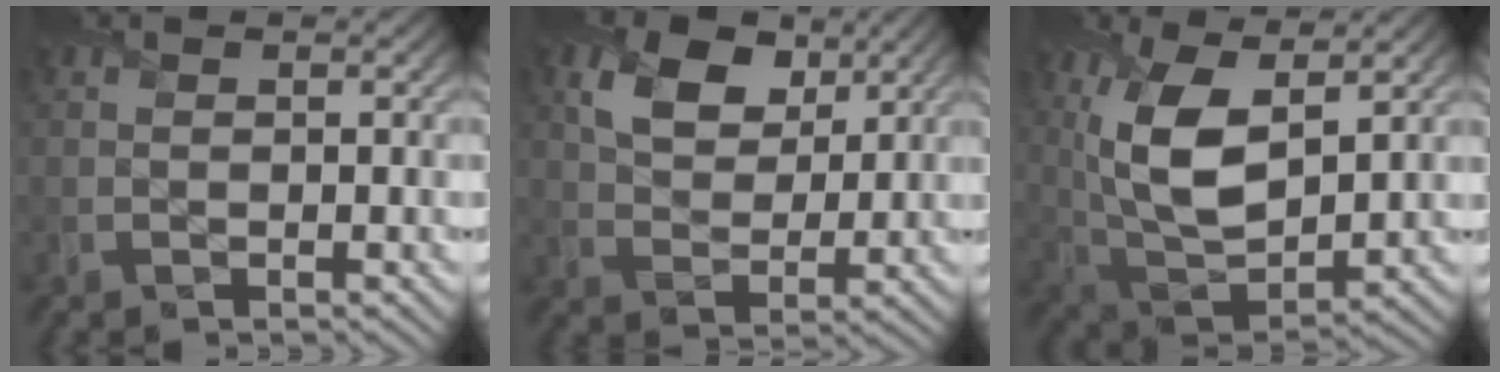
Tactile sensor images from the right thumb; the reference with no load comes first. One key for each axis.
{"total": 7.6, "fx": 3.7, "fy": 5.0, "fz": 4.2, "tx": -0.095, "ty": -0.003, "tz": 0.064}
{"total": 11.3, "fx": 3.8, "fy": 5.6, "fz": 9.0, "tx": -0.211, "ty": -0.006, "tz": 0.074}